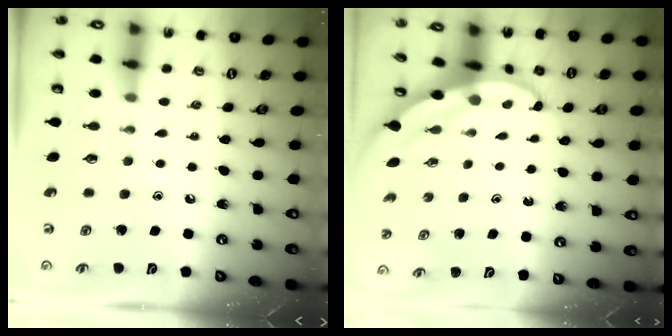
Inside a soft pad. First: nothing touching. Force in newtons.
{"total": 3.8, "press": 3.7, "slide": 0.5}